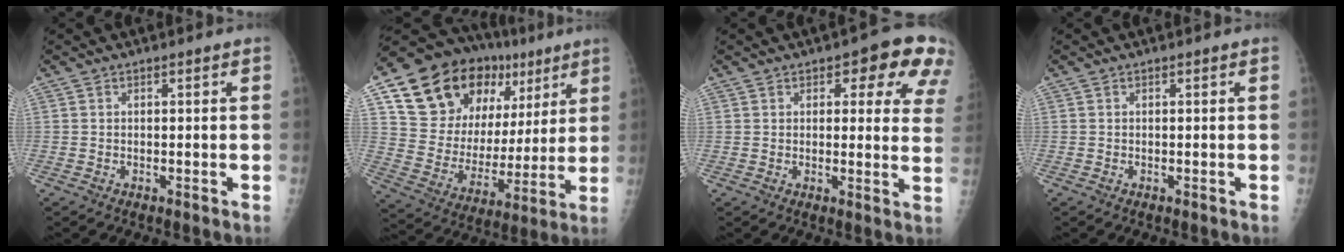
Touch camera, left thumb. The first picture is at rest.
{"total": 25.6, "force": [12.4, 16.0, 15.7], "torque": [-0.203, 0.001, 0.212]}
{"total": 11.5, "force": [6.3, 5.5, 7.9], "torque": [-0.036, -0.026, 0.059]}
{"total": 0.0}